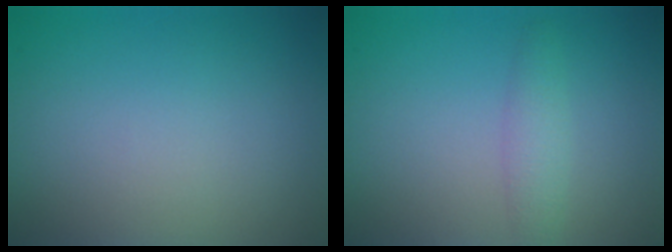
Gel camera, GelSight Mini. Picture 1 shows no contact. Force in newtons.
{"total": 1.9, "press": 1.9, "slide": 0.1}